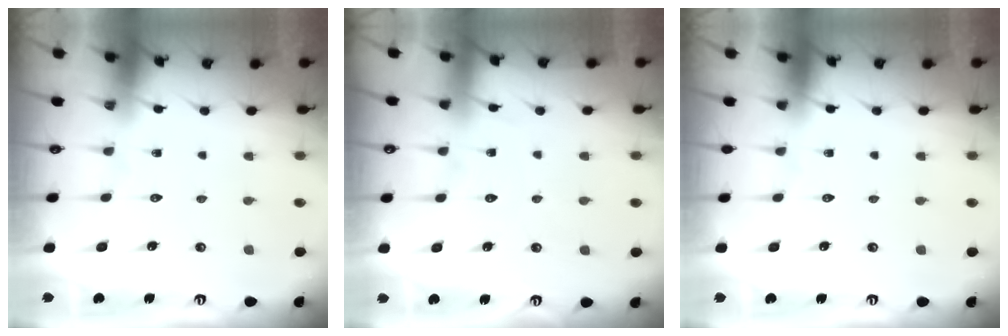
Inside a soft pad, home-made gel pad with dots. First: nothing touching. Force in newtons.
{"total": 2.7, "press": 2.6, "slide": 0.4}
{"total": 0.0}